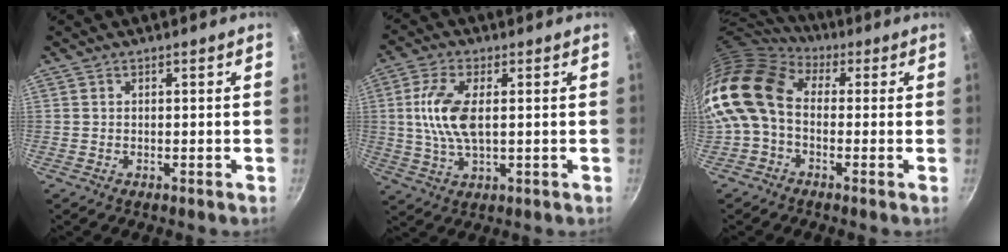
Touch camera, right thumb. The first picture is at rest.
{"total": 9.6, "force": [1.1, 4.3, 8.5], "torque": [-0.176, 0.002, 0.020]}
{"total": 14.5, "force": [-0.2, 10.5, 10.0], "torque": [-0.193, 0.029, -0.025]}